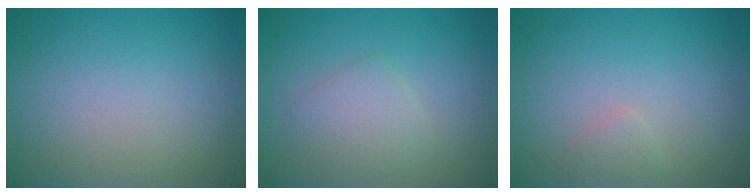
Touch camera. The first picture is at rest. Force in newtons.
{"total": 2.2, "press": 2.2, "slide": 0.1}
{"total": 0.9, "press": 0.9, "slide": 0.1}